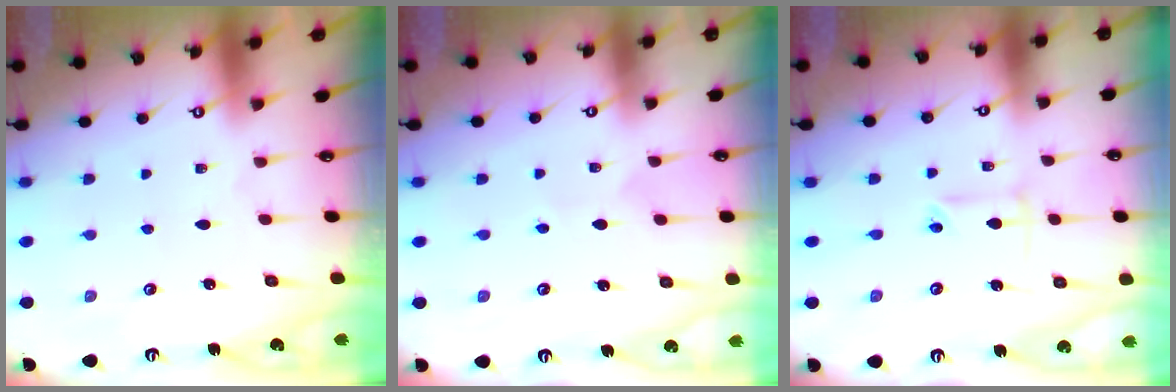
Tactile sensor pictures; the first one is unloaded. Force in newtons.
{"total": 3.4, "press": 3.3, "slide": 0.9}
{"total": 5.0, "press": 5.0, "slide": 0.5}